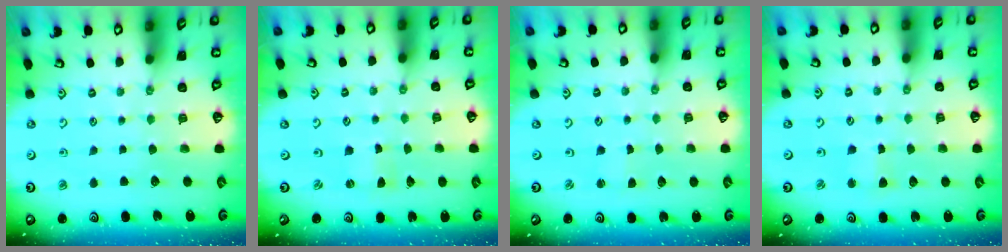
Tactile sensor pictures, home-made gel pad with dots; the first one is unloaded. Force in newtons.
{"total": 0.0}
{"total": 0.6, "press": 0.6, "slide": 0.0}
{"total": 2.5, "press": 2.4, "slide": 0.3}